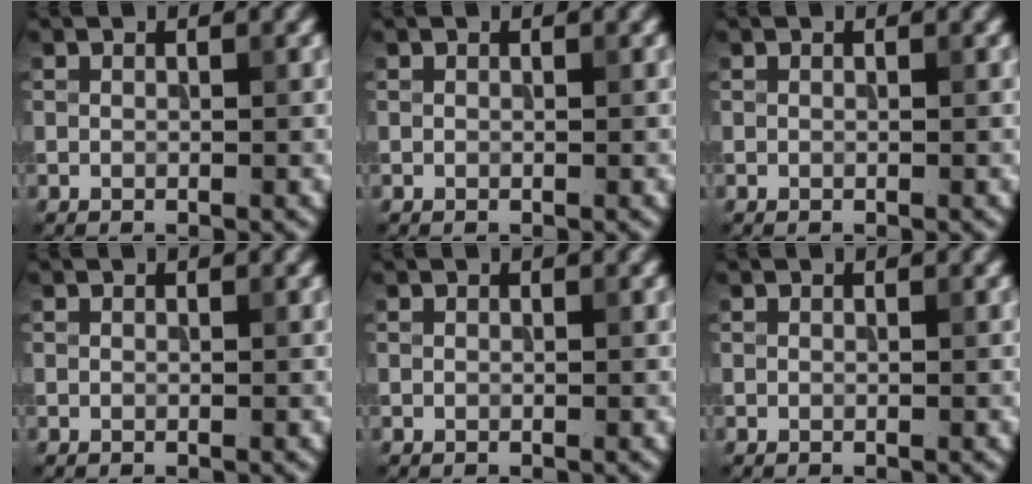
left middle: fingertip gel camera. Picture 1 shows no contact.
{"total": 0.0}
{"total": 0.0}
{"total": 0.0}
{"total": 0.0}
{"total": 0.0}